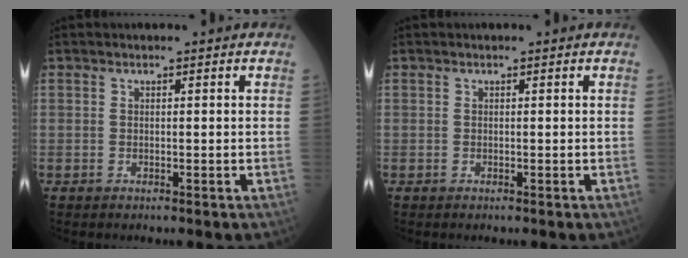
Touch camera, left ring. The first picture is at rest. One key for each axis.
{"total": 0.0}